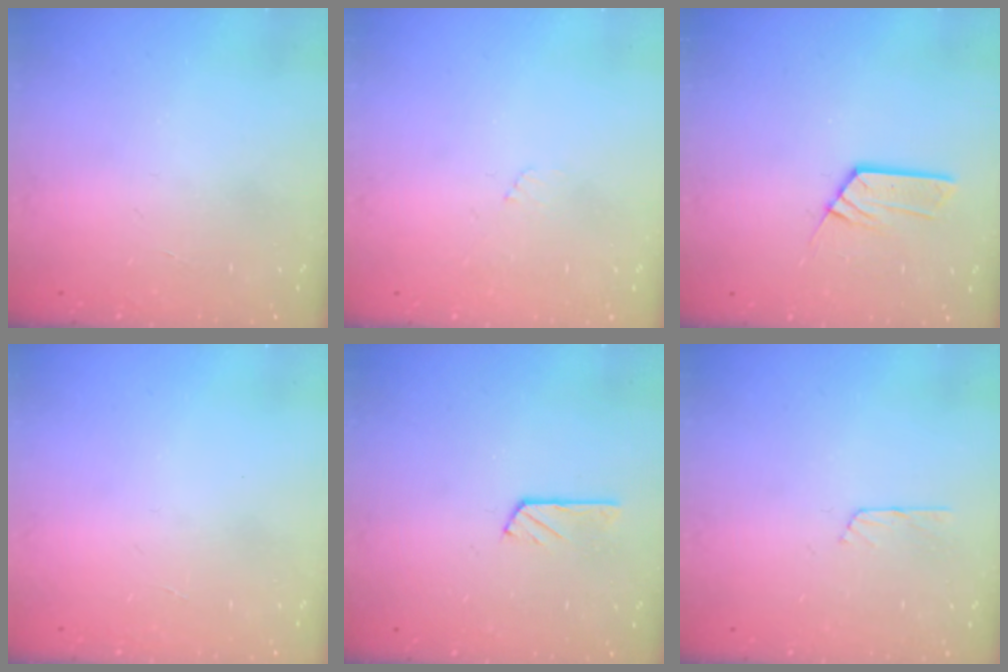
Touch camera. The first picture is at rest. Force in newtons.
{"total": 2.7, "press": 2.6, "slide": 0.5}
{"total": 5.6, "press": 5.6, "slide": 0.4}
{"total": 0.0}
{"total": 2.9, "press": 2.9, "slide": 0.5}
{"total": 2.7, "press": 2.7, "slide": 0.3}